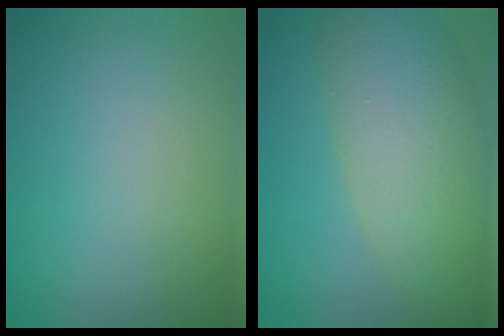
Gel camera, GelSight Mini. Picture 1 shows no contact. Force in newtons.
{"total": 9.1, "press": 9.1, "slide": 0.5}